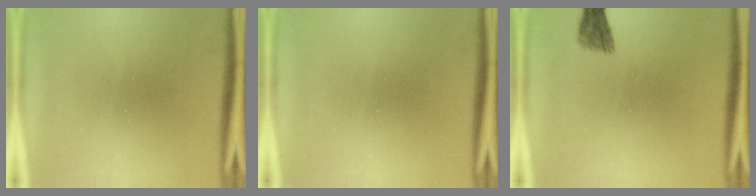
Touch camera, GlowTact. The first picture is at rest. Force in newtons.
{"total": 0.0}
{"total": 1.9}